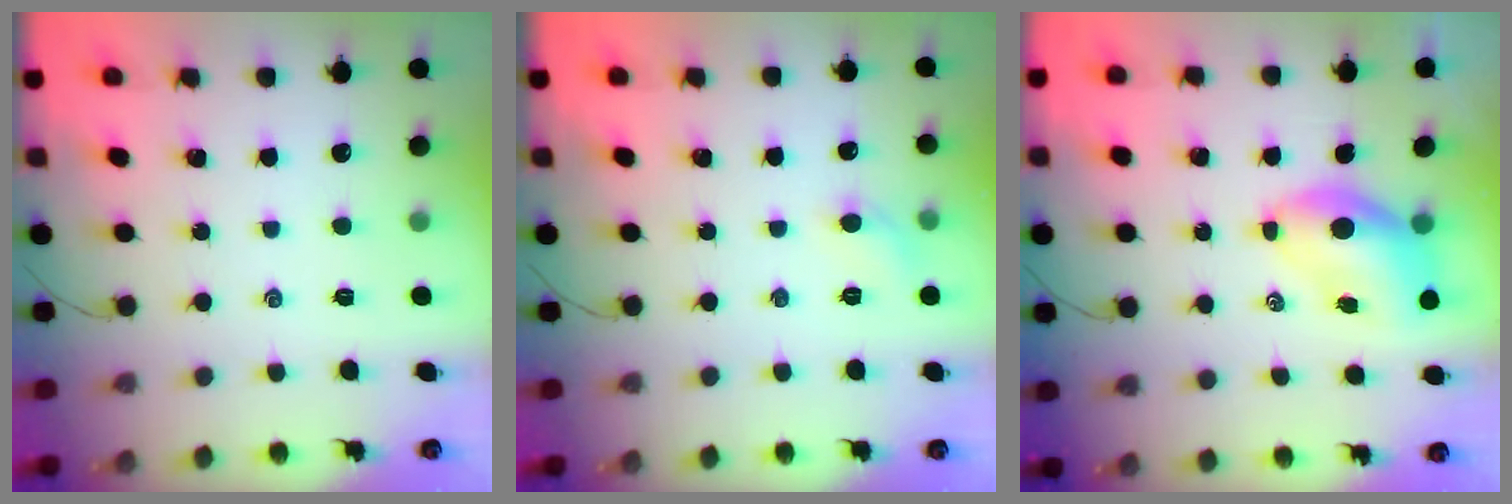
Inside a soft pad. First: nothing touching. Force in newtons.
{"total": 5.9, "press": 5.5, "slide": 2.0}
{"total": 7.0, "press": 6.8, "slide": 1.6}